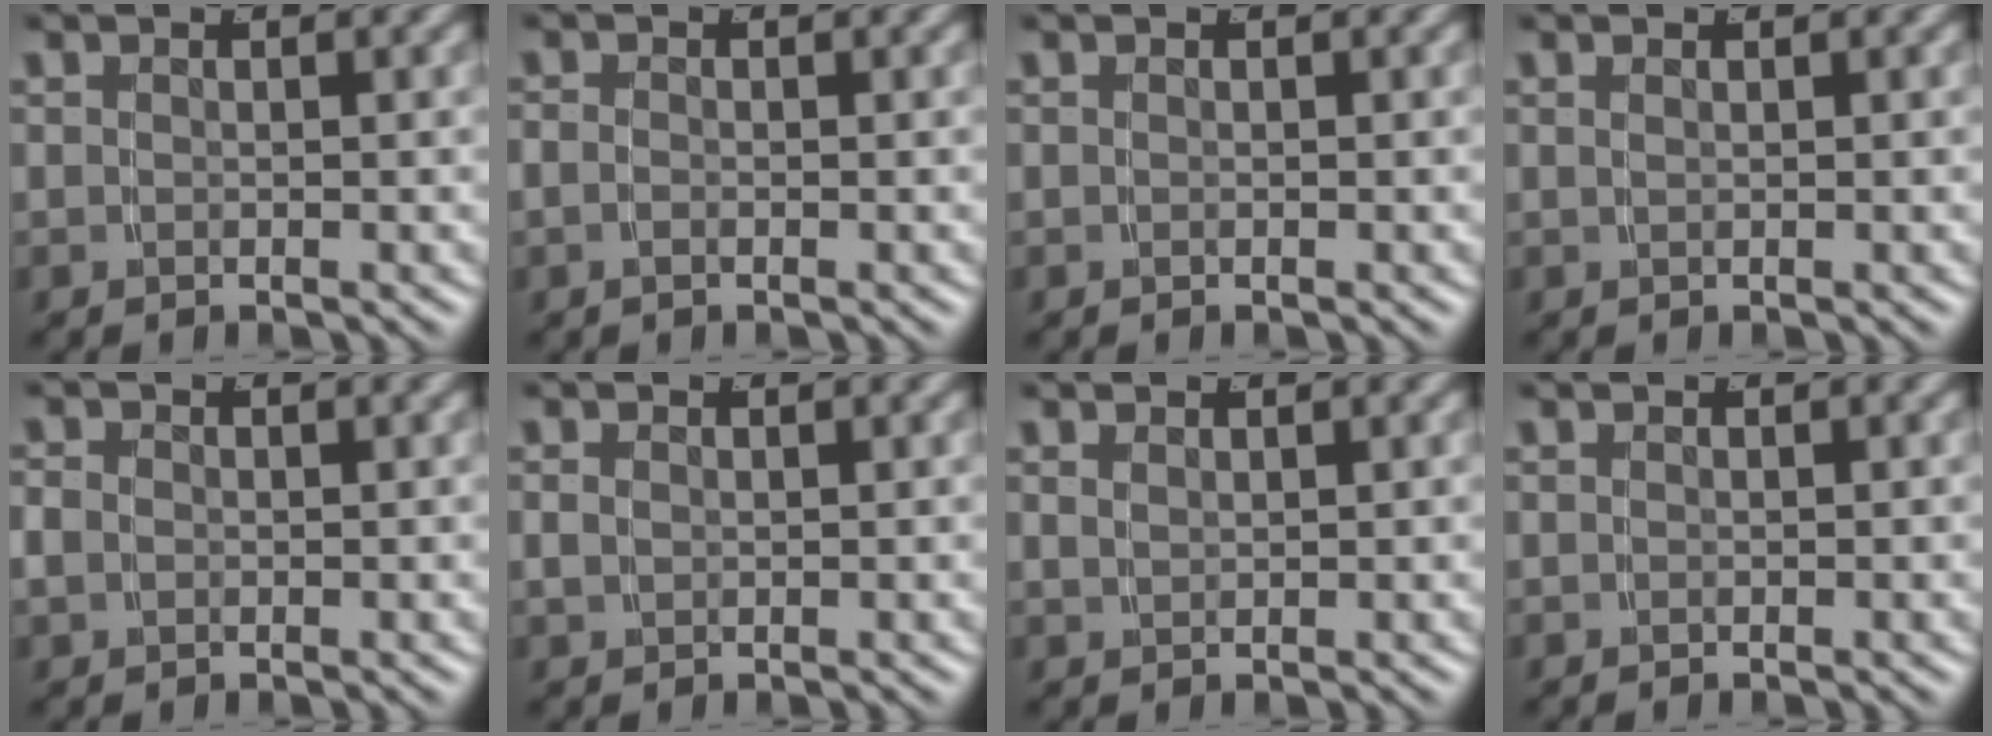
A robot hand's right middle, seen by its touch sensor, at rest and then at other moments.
{"total": 1.0, "force": [-0.5, 0.4, 0.8], "torque": [-0.024, -0.005, -0.007]}
{"total": 0.0}
{"total": 0.9, "force": [0.2, -0.8, 0.2], "torque": [-0.001, -0.002, 0.008]}
{"total": 1.6, "force": [-0.2, 1.3, 0.8], "torque": [-0.026, -0.007, 0.001]}
{"total": 0.8, "force": [0.1, 0.5, 0.5], "torque": [-0.014, -0.006, 0.010]}
{"total": 0.8, "force": [0.7, -0.4, 0.1], "torque": [0.002, -0.002, 0.022]}
{"total": 0.0}